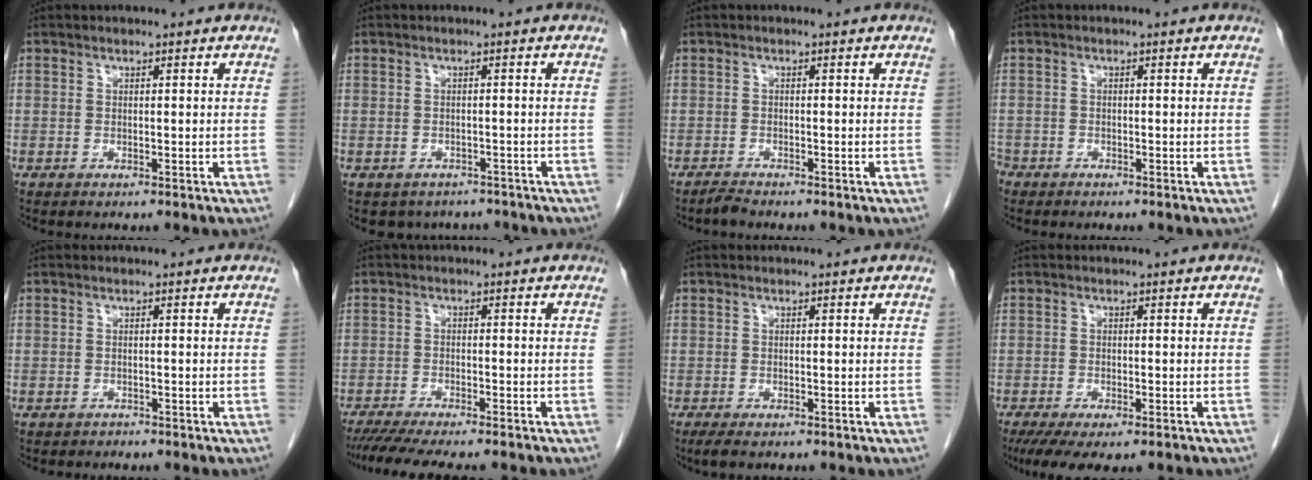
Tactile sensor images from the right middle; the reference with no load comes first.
{"total": 5.4, "force": [-4.6, 2.8, 0.4], "torque": [0.007, 0.009, -0.053]}
{"total": 1.2, "force": [-1.1, -0.2, 0.2], "torque": [-0.013, -0.006, -0.023]}
{"total": 2.0, "force": [-1.6, 1.1, 0.3], "torque": [-0.010, -0.001, -0.030]}
{"total": 0.7, "force": [-0.6, 0.3, -0.1], "torque": [-0.010, 0.000, -0.012]}
{"total": 10.2, "force": [-8.8, 0.7, 5.2], "torque": [-0.067, -0.018, -0.134]}
{"total": 2.2, "force": [-1.6, 0.6, 1.4], "torque": [-0.027, -0.007, -0.023]}
{"total": 8.4, "force": [-6.1, 2.6, 5.2], "torque": [-0.076, -0.015, -0.093]}